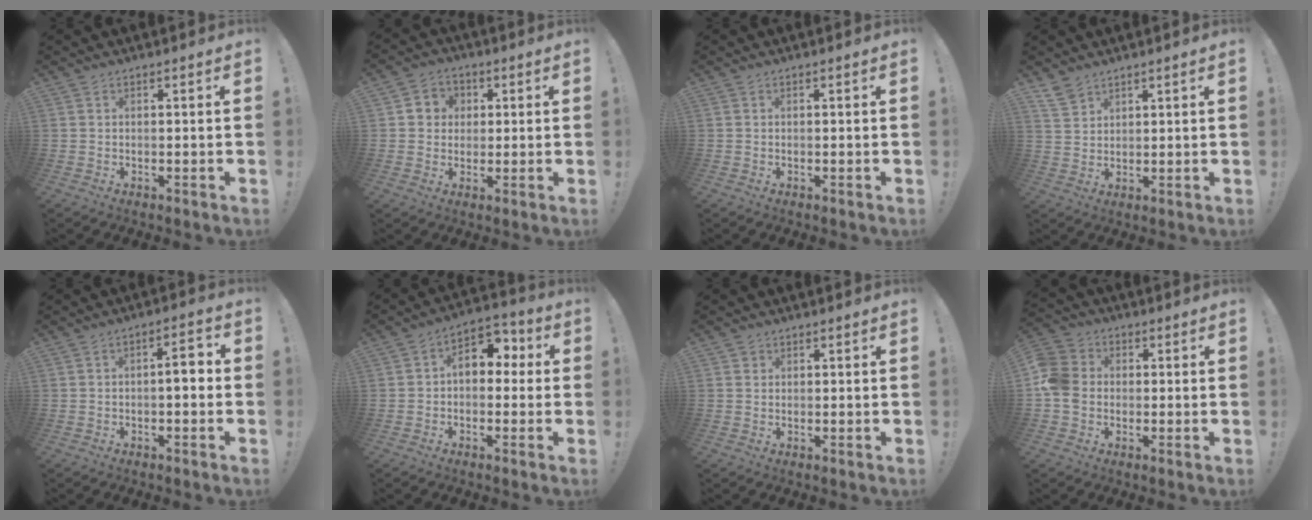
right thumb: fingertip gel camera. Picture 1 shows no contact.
{"total": 6.0, "force": [0.6, 5.8, 1.5], "torque": [-0.020, 0.005, 0.014]}
{"total": 0.0}
{"total": 5.4, "force": [4.3, 2.9, 1.3], "torque": [-0.024, -0.025, 0.084]}
{"total": 5.5, "force": [-0.8, 2.1, 5.0], "torque": [-0.071, 0.007, -0.019]}
{"total": 8.0, "force": [1.5, 5.8, 5.2], "torque": [-0.072, 0.005, 0.033]}
{"total": 1.0, "force": [0.6, 0.8, 0.2], "torque": [0.003, -0.002, 0.010]}
{"total": 9.4, "force": [-1.3, 7.9, 4.9], "torque": [-0.097, 0.024, -0.022]}